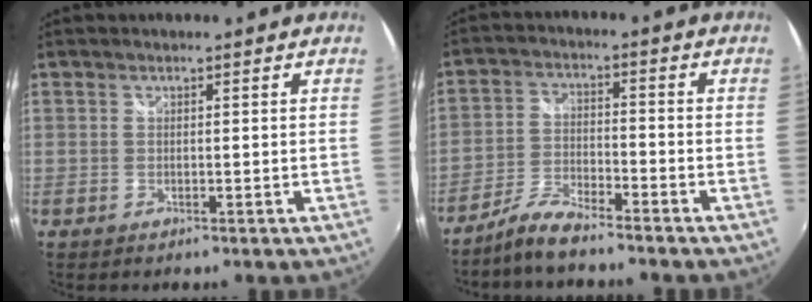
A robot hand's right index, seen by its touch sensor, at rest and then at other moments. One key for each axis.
{"total": 6.4, "fx": -5.6, "fy": 1.0, "fz": 3.0, "tx": -0.070, "ty": 0.002, "tz": -0.110}